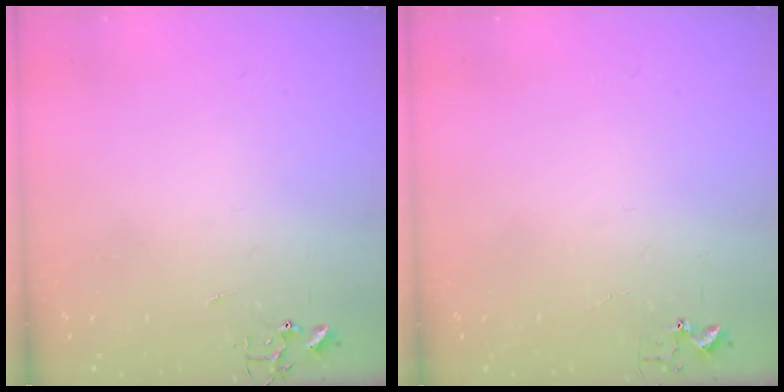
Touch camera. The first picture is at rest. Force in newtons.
{"total": 3.7, "press": 3.6, "slide": 0.5}